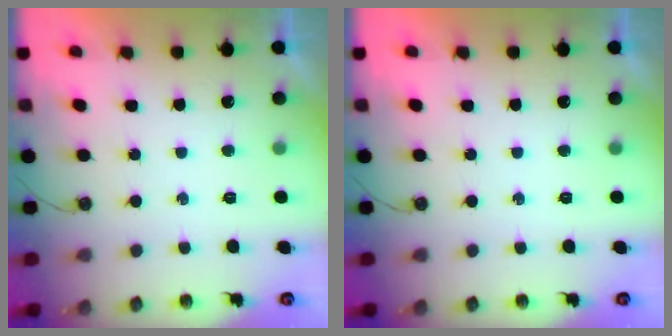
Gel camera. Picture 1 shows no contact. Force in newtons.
{"total": 0.0}